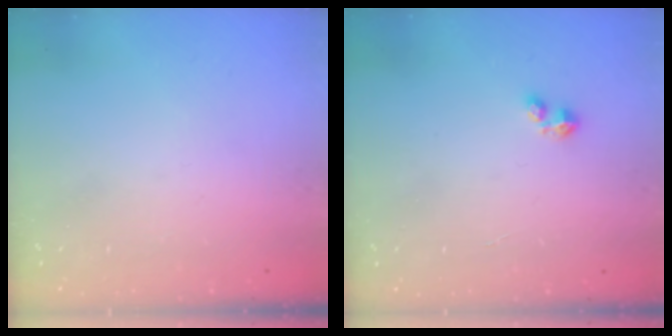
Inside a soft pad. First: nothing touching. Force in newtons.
{"total": 2.4, "press": 2.4, "slide": 0.3}